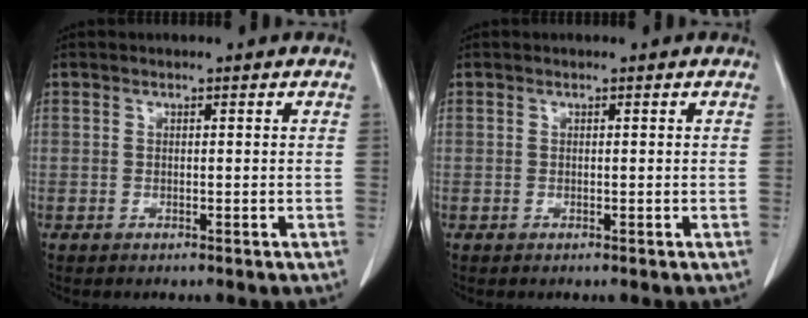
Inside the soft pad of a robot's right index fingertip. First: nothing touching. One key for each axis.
{"total": 0.0}